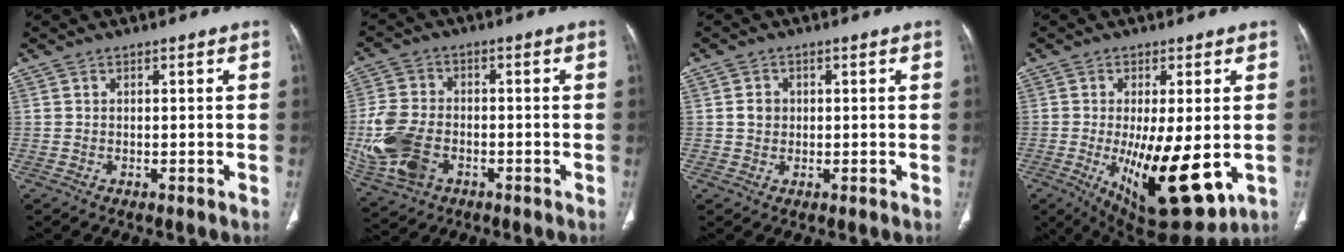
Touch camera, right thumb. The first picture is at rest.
{"total": 12.7, "force": [-3.5, 8.6, 8.6], "torque": [-0.195, 0.005, -0.062]}
{"total": 2.4, "force": [0.2, 2.2, 1.0], "torque": [-0.007, 0.005, 0.005]}
{"total": 17.1, "force": [-3.0, 6.2, 15.7], "torque": [-0.257, -0.032, -0.023]}